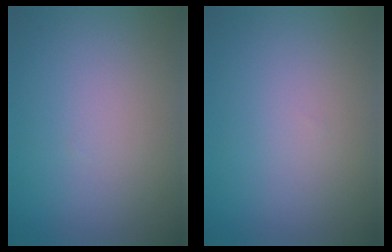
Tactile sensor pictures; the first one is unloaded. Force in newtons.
{"total": 0.0}